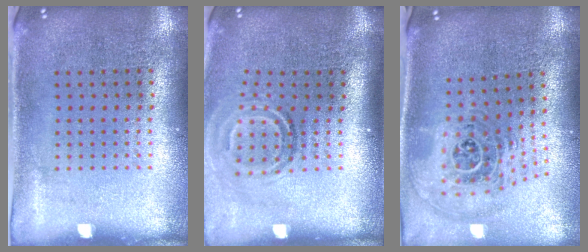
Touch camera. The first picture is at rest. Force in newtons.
{"total": 1.9, "press": 1.1, "slide": 1.5}
{"total": 1.8, "press": 1.5, "slide": 1.1}